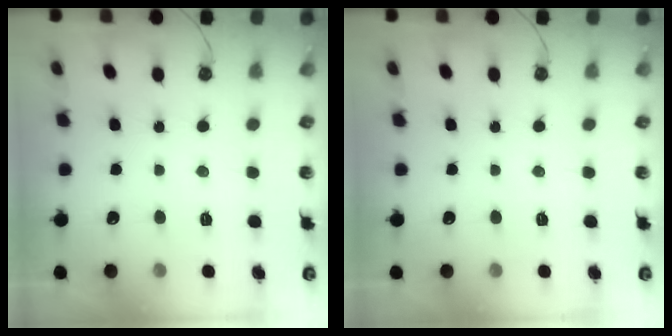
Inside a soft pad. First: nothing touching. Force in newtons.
{"total": 0.0}